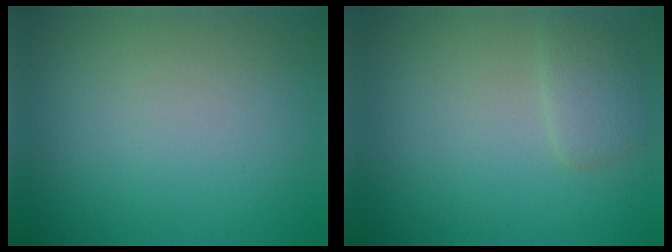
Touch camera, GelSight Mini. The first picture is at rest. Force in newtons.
{"total": 1.7, "press": 1.7, "slide": 0.1}